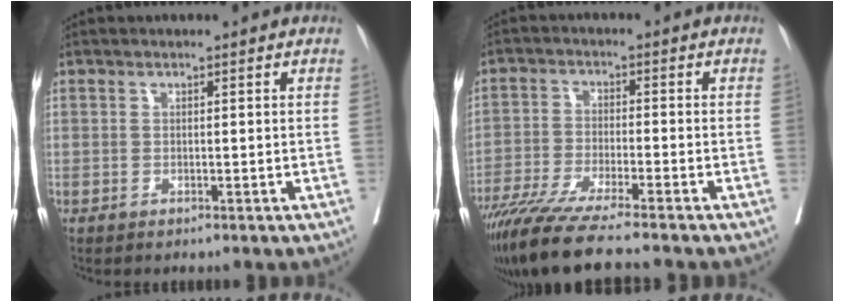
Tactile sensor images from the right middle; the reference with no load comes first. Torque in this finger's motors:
{"motor_torque": [1.17, -0.97, 0.26, 0.12]}